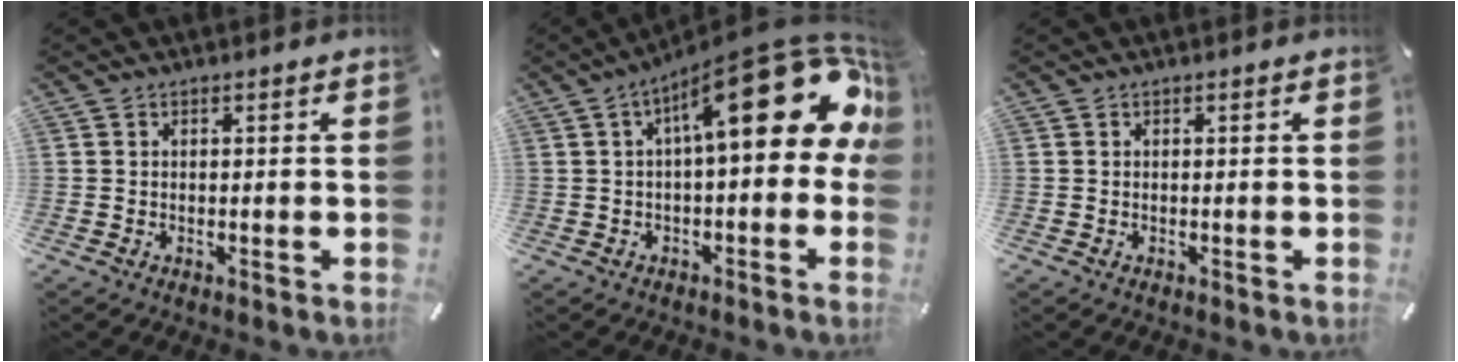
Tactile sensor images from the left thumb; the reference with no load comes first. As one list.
[{"total": 24.3, "force": [7.1, 8.9, 21.4], "torque": [-0.299, -0.048, 0.115]}, {"total": 0.0}]